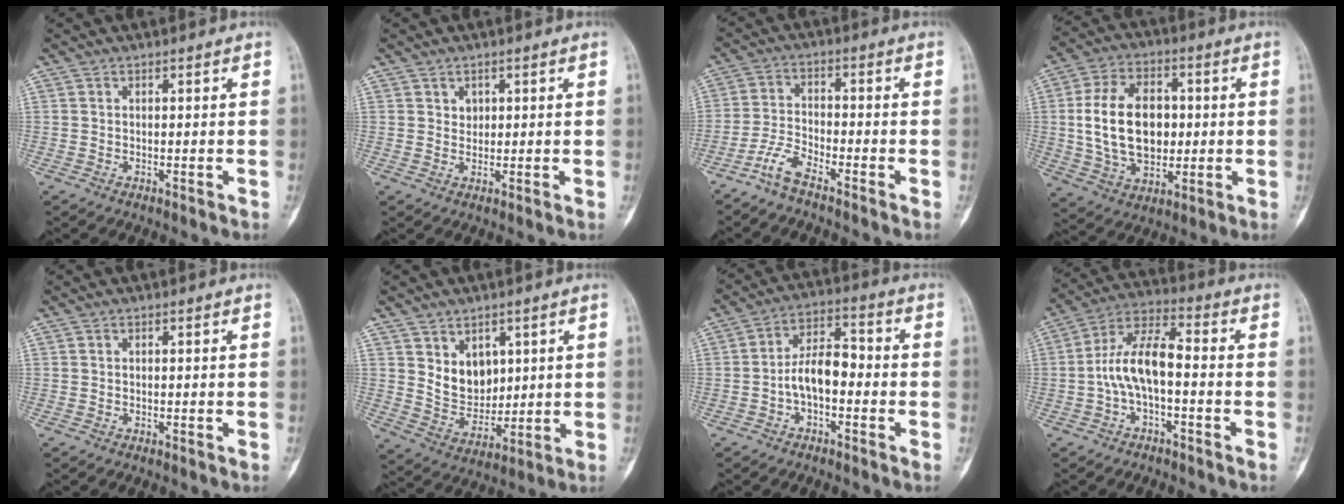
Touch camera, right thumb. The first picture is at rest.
{"total": 2.0, "force": [0.9, 1.6, 0.7], "torque": [0.002, -0.006, 0.015]}
{"total": 4.8, "force": [-4.0, 0.9, 2.6], "torque": [-0.059, 0.018, -0.085]}
{"total": 16.4, "force": [1.0, 10.8, 12.3], "torque": [-0.193, 0.008, 0.022]}
{"total": 0.0}
{"total": 8.2, "force": [3.0, 6.3, 4.4], "torque": [-0.039, -0.029, 0.070]}
{"total": 8.0, "force": [-1.8, 4.3, 6.5], "torque": [-0.103, 0.038, -0.038]}
{"total": 10.1, "force": [-1.7, 4.4, 8.9], "torque": [-0.171, 0.046, -0.037]}